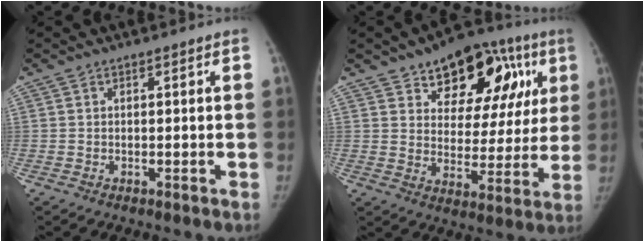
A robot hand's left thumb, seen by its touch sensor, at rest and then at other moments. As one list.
[{"total": 20.6, "force": [10.1, 12.0, 13.3], "torque": [-0.118, -0.013, 0.140]}]